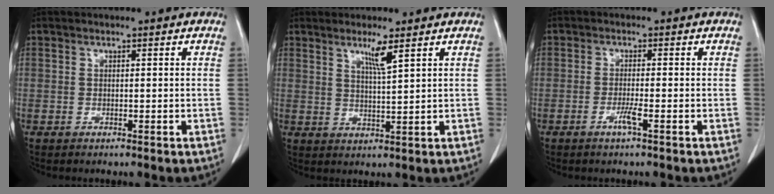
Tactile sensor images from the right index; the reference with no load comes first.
{"total": 3.5, "force": [2.2, -0.5, 2.7], "torque": [-0.054, -0.010, 0.042]}
{"total": 2.2, "force": [-1.1, -0.2, 1.9], "torque": [-0.039, -0.004, -0.022]}